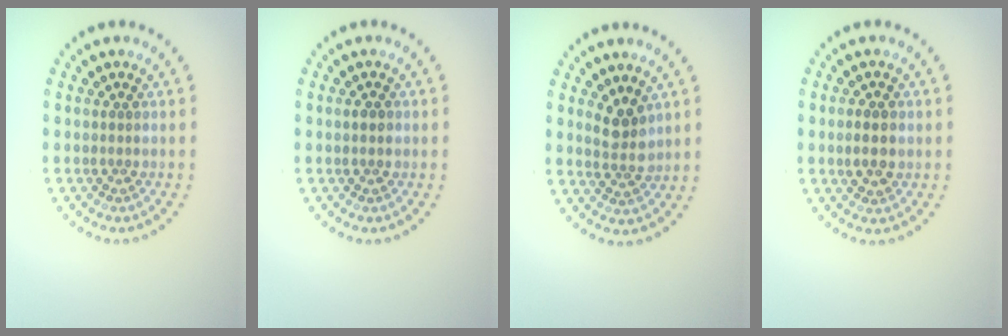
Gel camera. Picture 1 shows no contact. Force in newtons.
{"total": 1.2, "press": 1.2, "slide": 0.1}
{"total": 2.6, "press": 2.4, "slide": 1.1}
{"total": 1.9, "press": 1.9, "slide": 0.1}